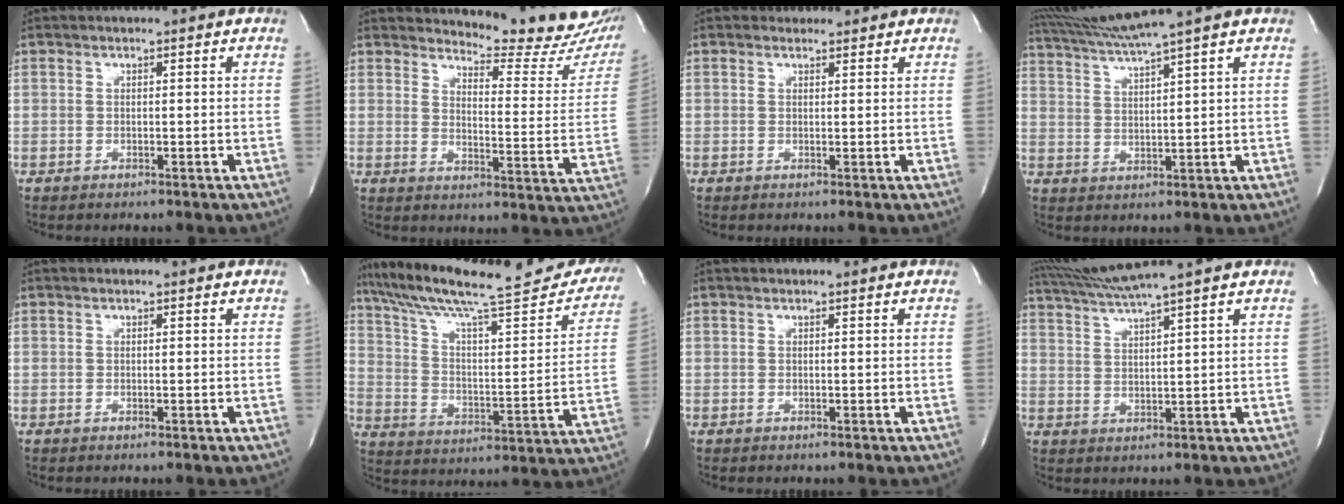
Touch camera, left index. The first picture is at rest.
{"total": 16.5, "force": [15.9, 1.9, 3.8], "torque": [-0.041, -0.108, 0.172]}
{"total": 1.8, "force": [1.5, 1.0, -0.1], "torque": [0.003, 0.010, 0.018]}
{"total": 7.9, "force": [6.7, -2.8, 3.0], "torque": [-0.062, 0.001, 0.130]}
{"total": 0.0}
{"total": 30.4, "force": [25.4, 4.9, 16.0], "torque": [-0.251, -0.030, 0.346]}
{"total": 0.9, "force": [0.8, 0.2, 0.2], "torque": [-0.005, 0.020, 0.013]}
{"total": 7.4, "force": [6.3, -2.5, 2.8], "torque": [-0.057, 0.003, 0.121]}